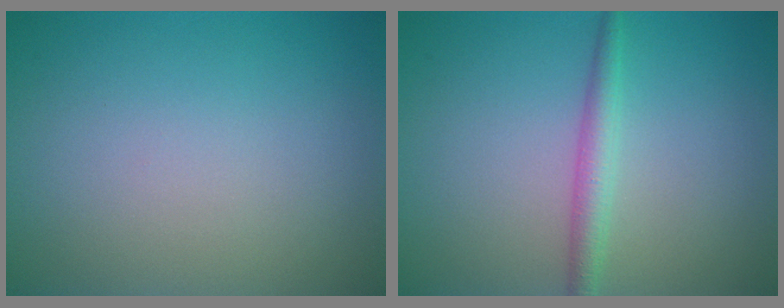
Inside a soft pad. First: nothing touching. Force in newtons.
{"total": 2.2, "press": 2.2, "slide": 0.1}